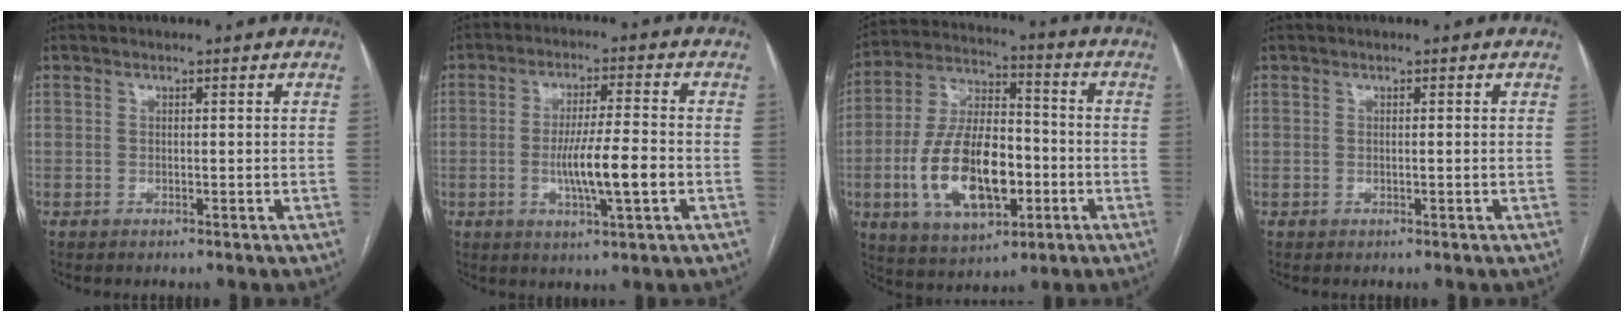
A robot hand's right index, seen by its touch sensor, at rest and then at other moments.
{"total": 8.7, "force": [-2.0, 0.5, 8.5], "torque": [-0.155, -0.006, -0.035]}
{"total": 16.7, "force": [-4.2, 7.7, 14.2], "torque": [-0.284, 0.010, -0.065]}
{"total": 0.0}